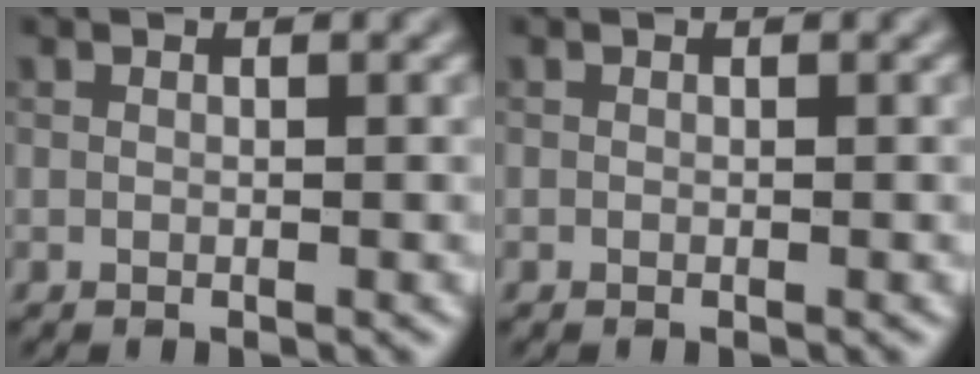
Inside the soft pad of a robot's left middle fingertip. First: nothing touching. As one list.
[{"total": 0.0}]